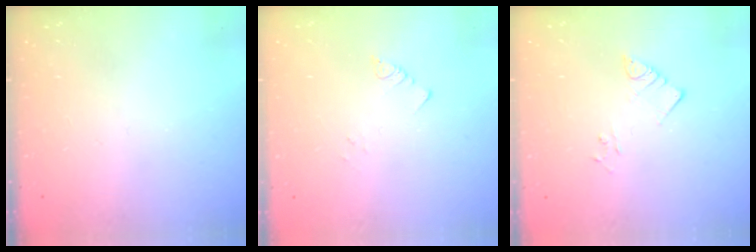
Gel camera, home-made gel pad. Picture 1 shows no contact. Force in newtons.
{"total": 1.3, "press": 1.2, "slide": 0.1}
{"total": 2.2, "press": 2.2, "slide": 0.2}